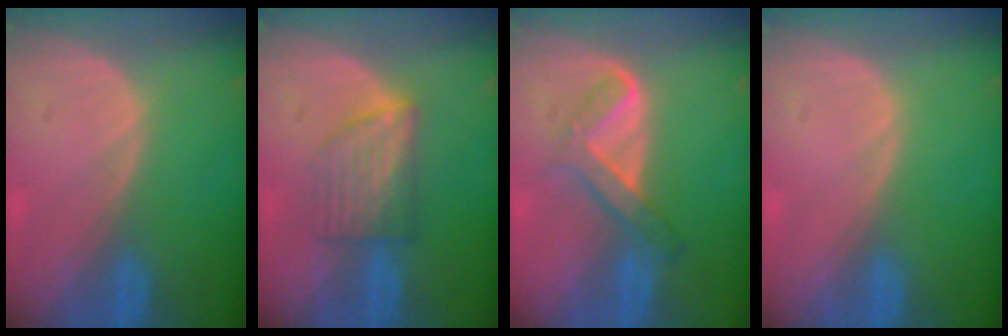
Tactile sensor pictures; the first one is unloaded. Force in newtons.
{"total": 6.0, "press": 5.6, "slide": 2.2}
{"total": 5.3, "press": 5.0, "slide": 1.9}
{"total": 0.0}